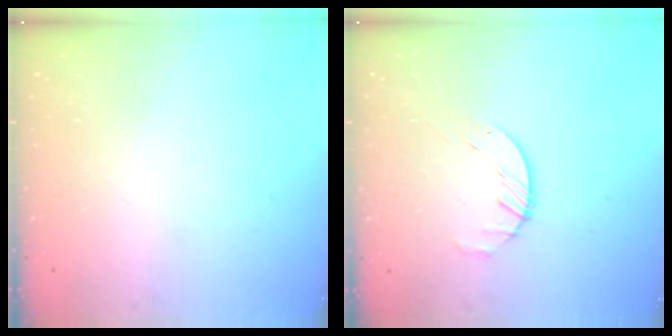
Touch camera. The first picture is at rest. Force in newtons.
{"total": 1.7, "press": 1.7, "slide": 0.3}